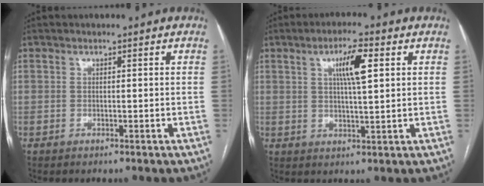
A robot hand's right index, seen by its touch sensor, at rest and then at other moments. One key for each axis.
{"total": 6.4, "fx": 2.2, "fy": 0.8, "fz": 5.9, "tx": -0.106, "ty": 0.006, "tz": 0.038}